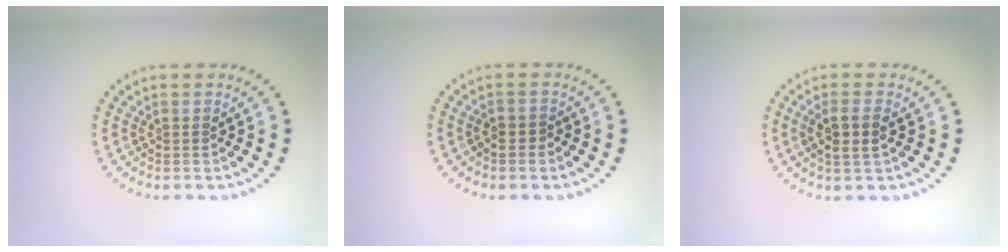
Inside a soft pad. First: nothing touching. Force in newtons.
{"total": 0.6, "press": 0.5, "slide": 0.3}
{"total": 2.5, "press": 2.2, "slide": 1.1}